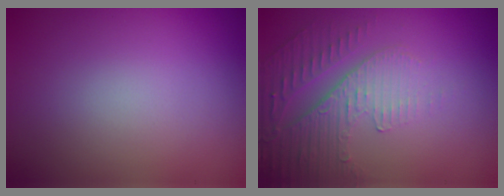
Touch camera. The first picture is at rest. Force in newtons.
{"total": 4.9, "press": 3.3, "slide": 3.7}